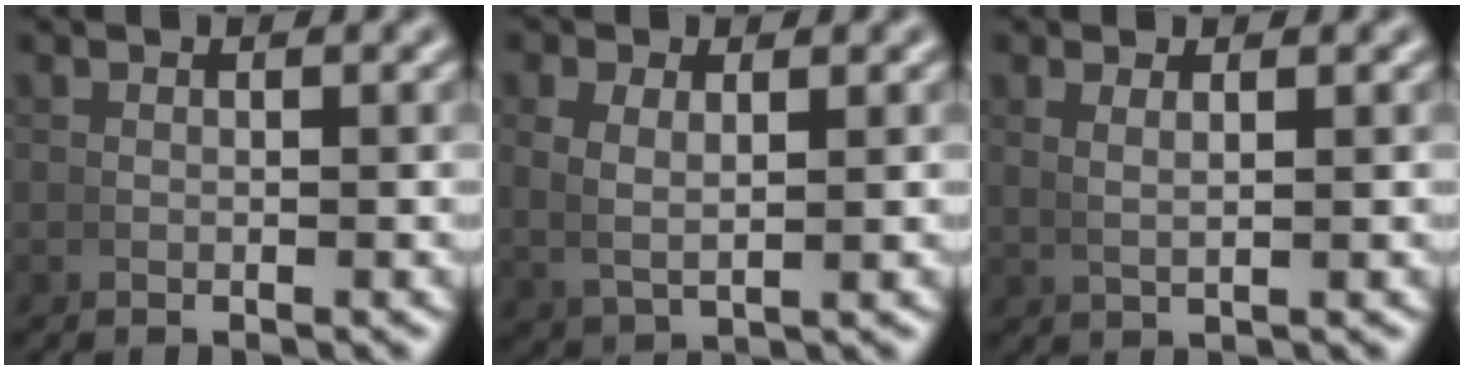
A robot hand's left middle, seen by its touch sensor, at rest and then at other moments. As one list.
[{"total": 3.0, "force": [1.0, 1.6, 2.3], "torque": [-0.047, -0.006, 0.031]}, {"total": 1.4, "force": [1.0, -0.2, 1.1], "torque": [-0.018, -0.002, 0.025]}]